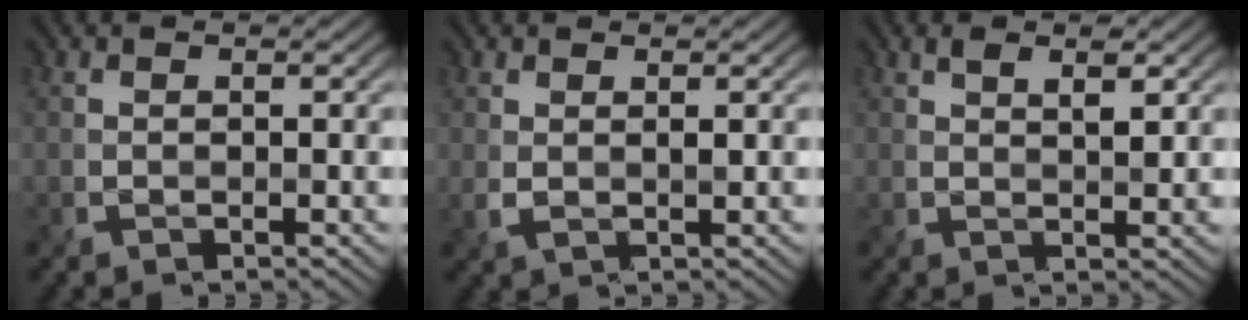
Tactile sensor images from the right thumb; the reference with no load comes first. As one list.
[{"total": 1.1, "force": [0.5, 0.3, 0.9], "torque": [-0.018, -0.004, 0.011]}, {"total": 2.5, "force": [1.3, 0.9, 2.0], "torque": [-0.034, -0.001, 0.022]}]